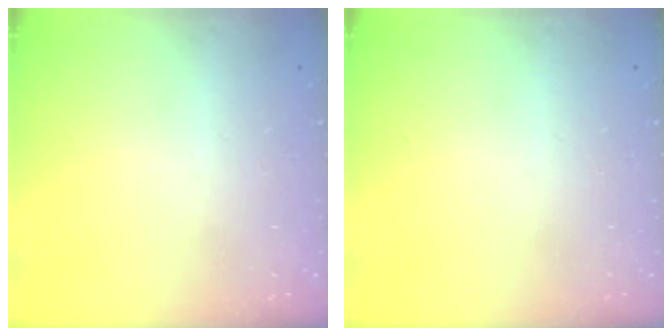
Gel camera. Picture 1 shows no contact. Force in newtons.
{"total": 0.0}